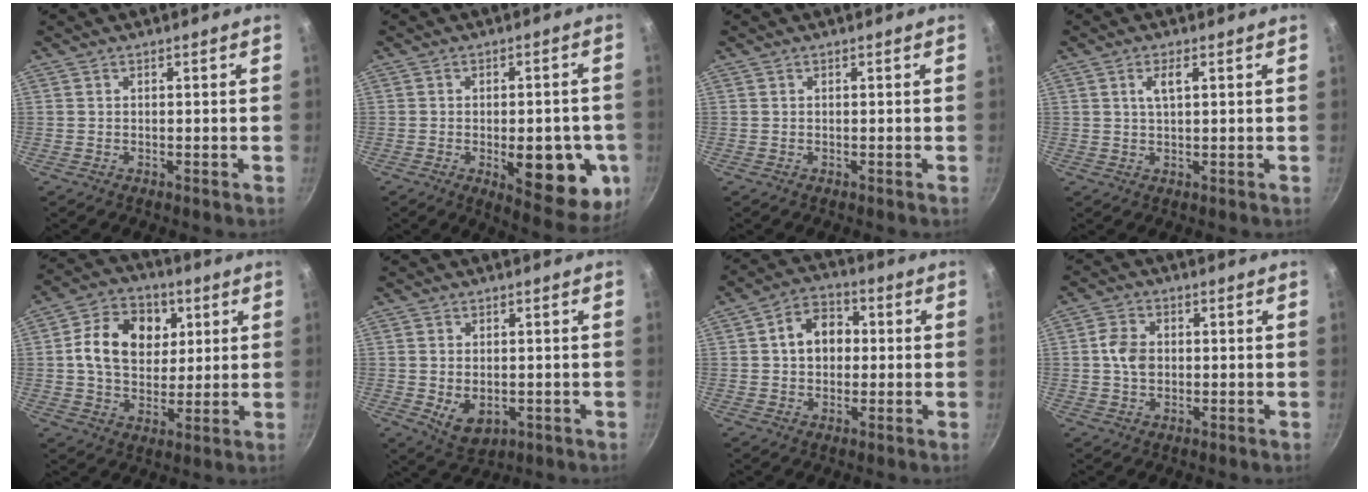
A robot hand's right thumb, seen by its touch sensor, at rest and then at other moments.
{"total": 16.1, "force": [-3.9, 7.0, 14.0], "torque": [-0.132, -0.001, -0.042]}
{"total": 0.0}
{"total": 3.1, "force": [1.1, 1.1, 2.6], "torque": [-0.047, 0.002, 0.022]}
{"total": 14.7, "force": [3.6, 11.1, 8.8], "torque": [-0.121, 0.002, 0.051]}
{"total": 6.3, "force": [-0.8, 4.3, 4.5], "torque": [-0.066, -0.011, -0.001]}
{"total": 8.9, "force": [0.9, 6.7, 5.7], "torque": [-0.055, 0.017, 0.002]}
{"total": 5.4, "force": [0.2, 4.0, 3.6], "torque": [-0.055, 0.009, -0.002]}